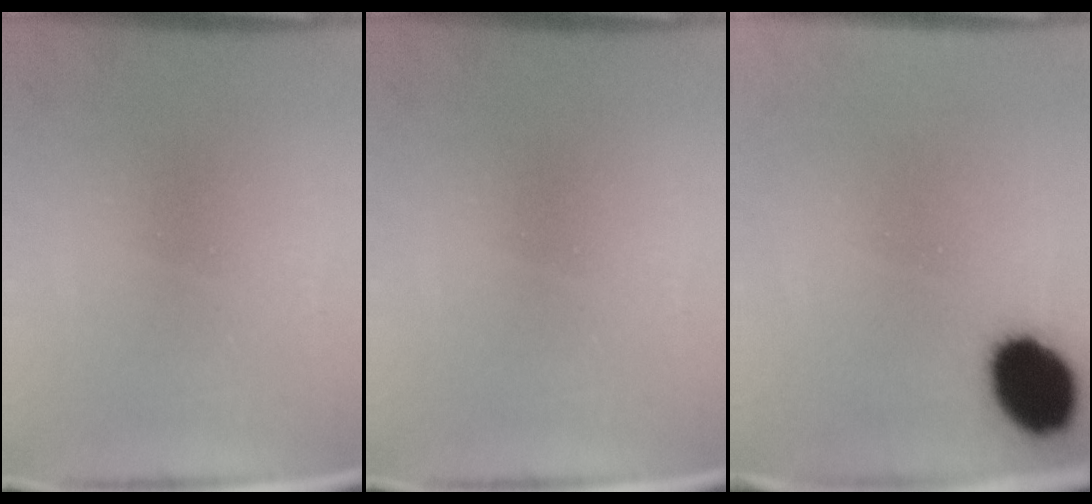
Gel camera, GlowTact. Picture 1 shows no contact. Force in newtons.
{"total": 0.0}
{"total": 12.1}